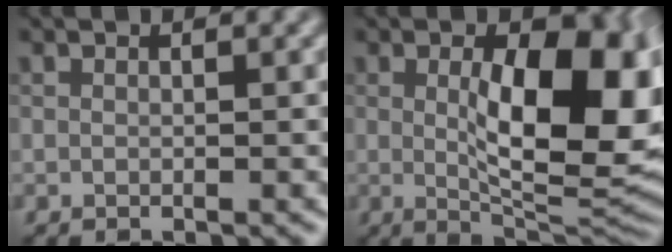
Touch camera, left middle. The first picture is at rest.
{"total": 12.5, "force": [1.0, 5.6, 11.1], "torque": [-0.151, -0.011, 0.025]}